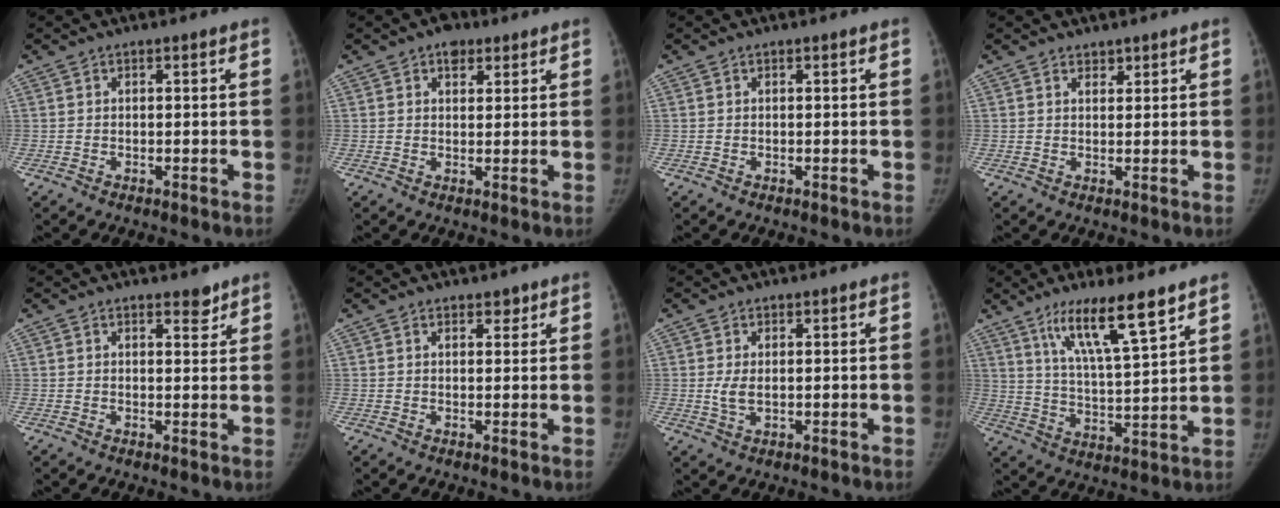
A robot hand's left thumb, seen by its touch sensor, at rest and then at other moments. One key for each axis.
{"total": 3.9, "fx": 2.3, "fy": 2.6, "fz": 1.7, "tx": -0.003, "ty": -0.009, "tz": 0.032}
{"total": 0.0}
{"total": 1.7, "fx": 1.4, "fy": 1.0, "fz": 0.3, "tx": 0.010, "ty": -0.009, "tz": 0.019}
{"total": 2.3, "fx": 1.9, "fy": 1.0, "fz": 0.8, "tx": 0.003, "ty": -0.014, "tz": 0.025}
{"total": 1.8, "fx": 1.4, "fy": 1.0, "fz": 0.6, "tx": 0.007, "ty": -0.008, "tz": 0.017}
{"total": 2.9, "fx": 0.3, "fy": 1.7, "fz": 2.3, "tx": -0.046, "ty": -0.008, "tz": 0.011}
{"total": 12.8, "fx": 8.4, "fy": 1.8, "fz": 9.5, "tx": -0.162, "ty": -0.047, "tz": 0.156}